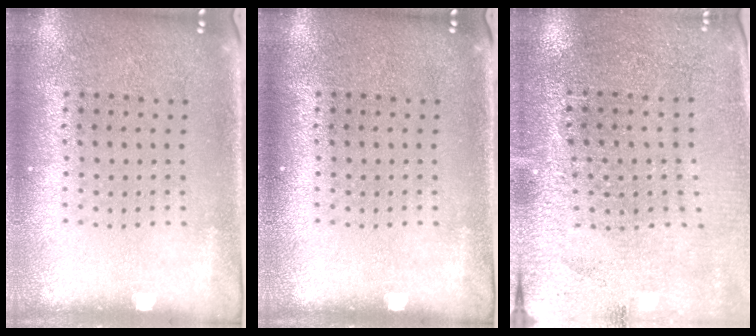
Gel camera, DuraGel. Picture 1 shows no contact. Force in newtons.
{"total": 0.0}
{"total": 2.8, "press": 2.8, "slide": 0.2}